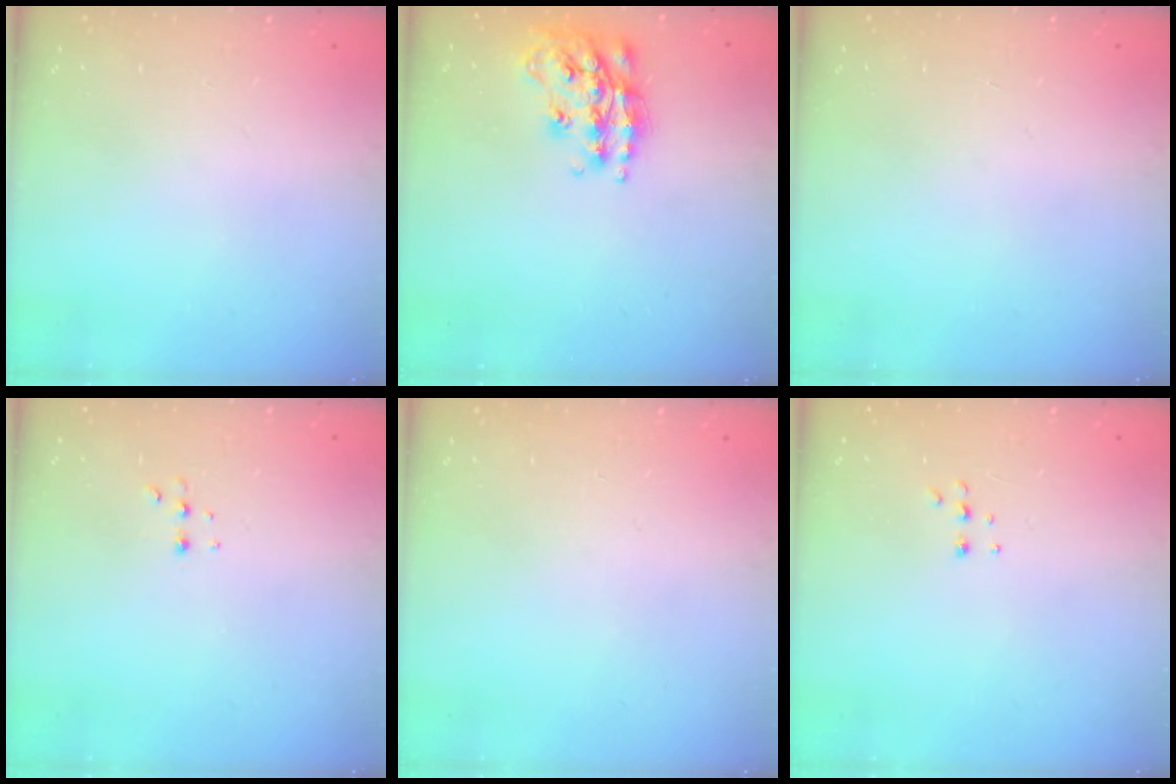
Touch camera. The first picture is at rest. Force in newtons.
{"total": 18.8, "press": 18.7, "slide": 1.2}
{"total": 0.0}
{"total": 4.2, "press": 4.1, "slide": 0.9}
{"total": 0.0}
{"total": 4.5, "press": 4.4, "slide": 0.8}